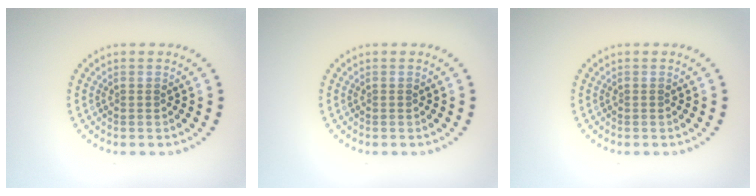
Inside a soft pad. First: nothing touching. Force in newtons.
{"total": 0.0}
{"total": 0.0}